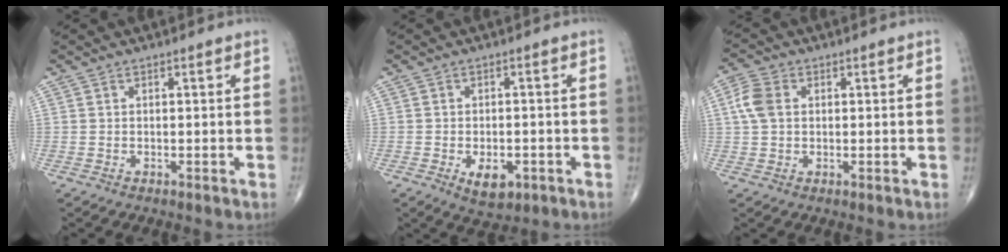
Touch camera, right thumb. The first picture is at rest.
{"total": 5.4, "force": [-2.1, 3.0, 4.0], "torque": [-0.054, 0.002, -0.023]}
{"total": 5.2, "force": [0.9, 3.7, 3.5], "torque": [-0.082, 0.010, 0.014]}